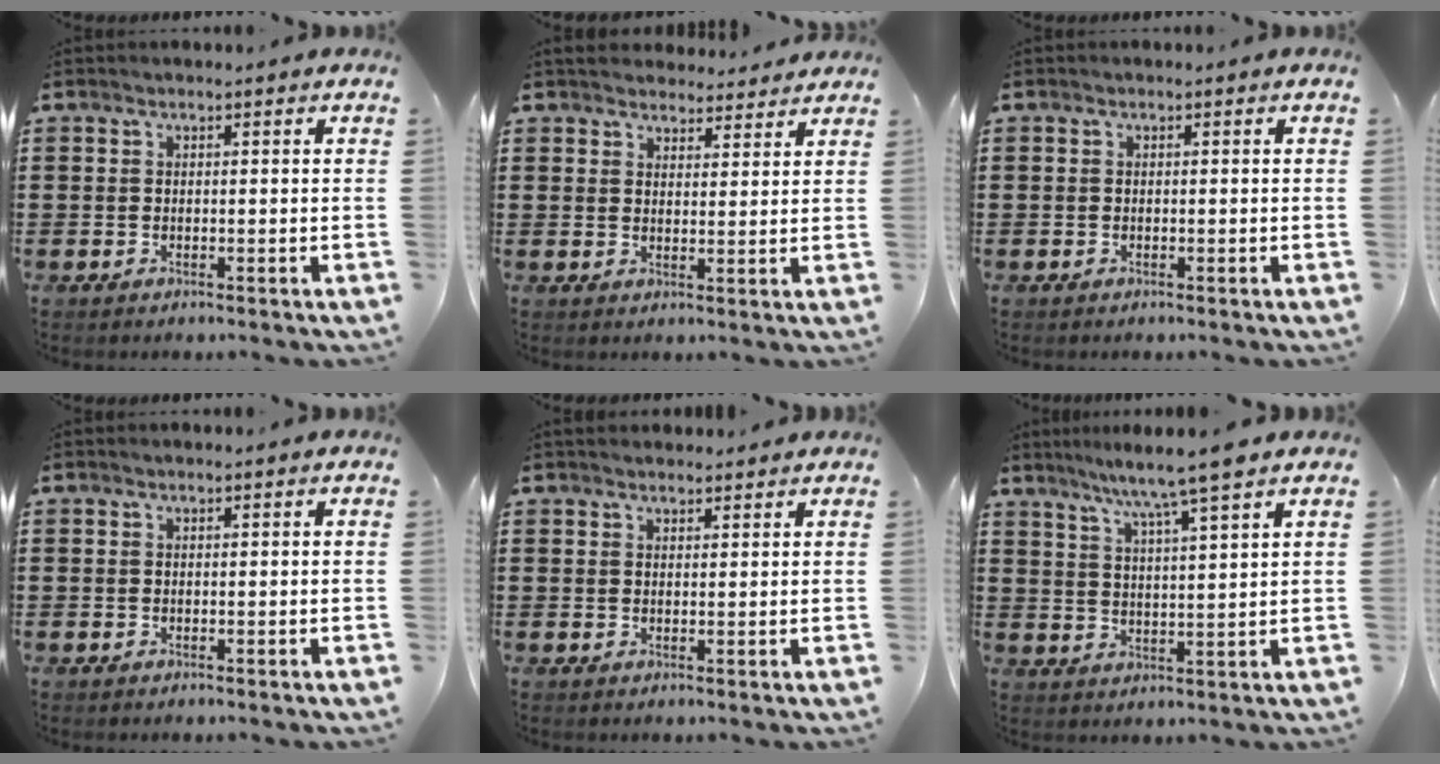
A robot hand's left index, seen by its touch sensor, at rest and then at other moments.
{"total": 3.4, "force": [3.4, 0.7, -0.1], "torque": [-0.010, -0.010, 0.063]}
{"total": 0.0}
{"total": 0.0}
{"total": 1.4, "force": [1.4, 0.3, 0.0], "torque": [-0.003, 0.002, 0.027]}
{"total": 6.5, "force": [5.3, -1.2, 3.6], "torque": [-0.087, -0.025, 0.086]}